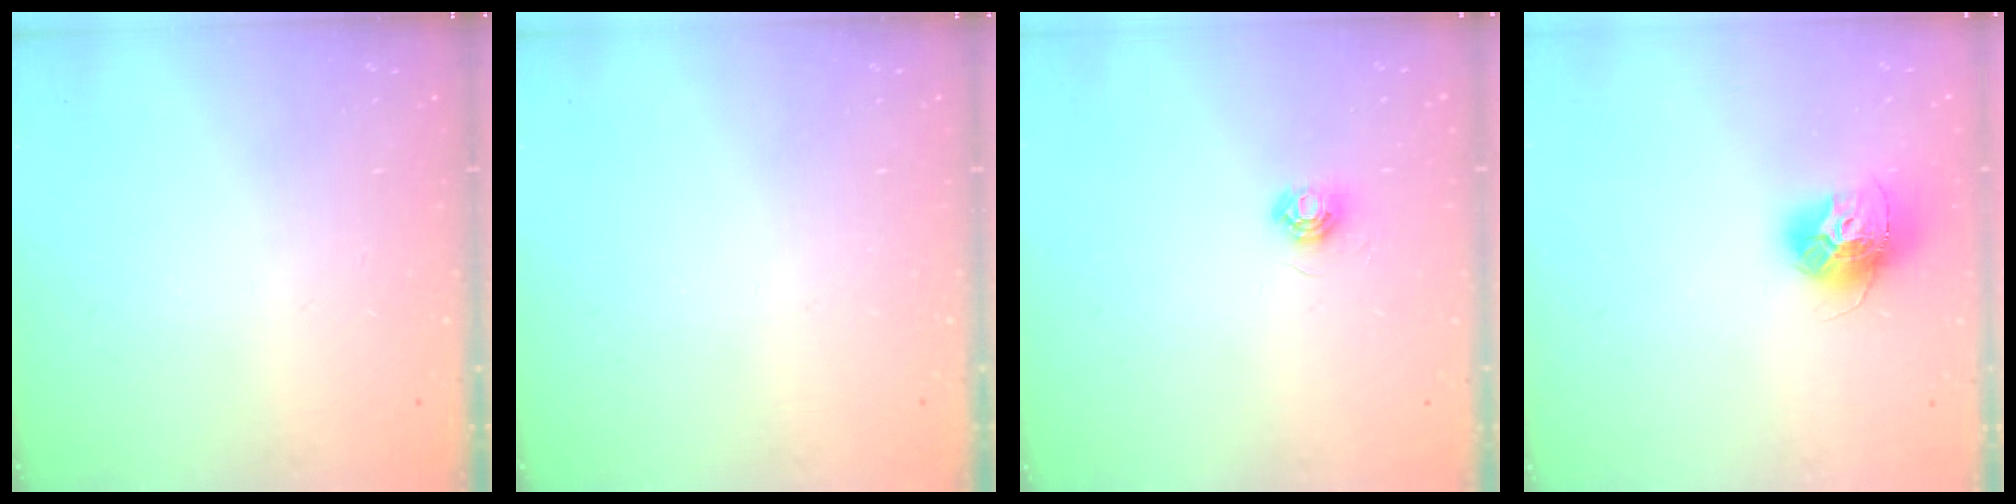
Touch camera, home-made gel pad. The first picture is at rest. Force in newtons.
{"total": 0.0}
{"total": 5.0, "press": 4.9, "slide": 0.4}
{"total": 13.2, "press": 13.1, "slide": 1.3}